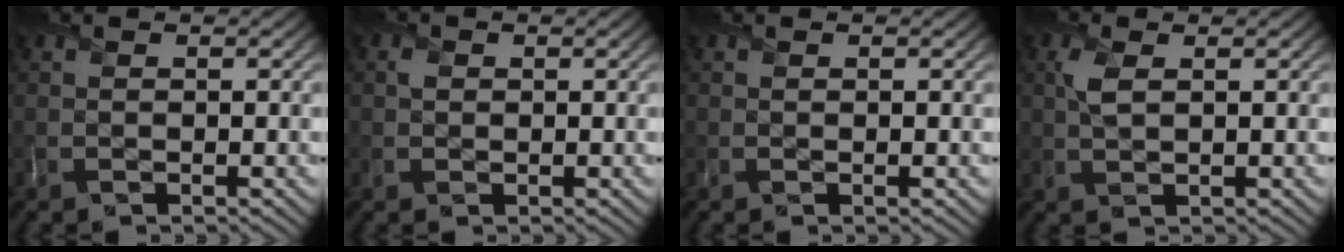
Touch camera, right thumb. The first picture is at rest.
{"total": 0.8, "force": [0.1, 0.8, 0.3], "torque": [-0.007, 0.001, -0.001]}
{"total": 0.0}
{"total": 2.4, "force": [0.8, 1.0, 2.1], "torque": [-0.057, 0.005, 0.016]}